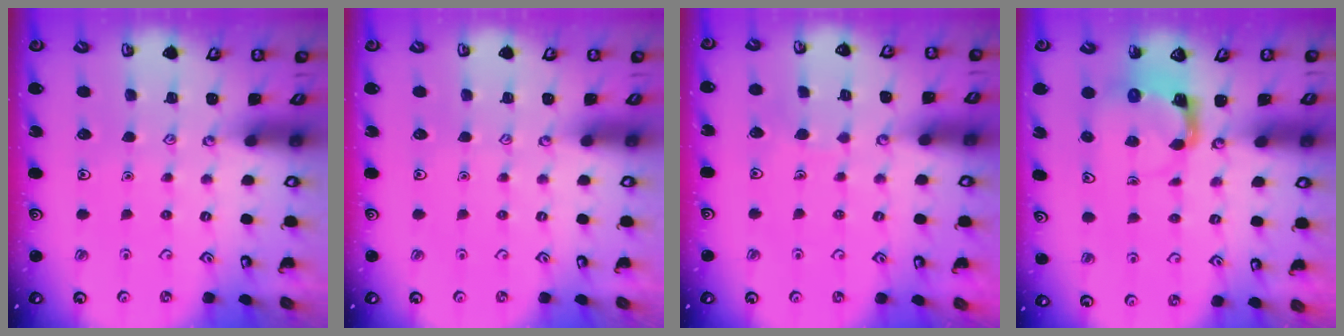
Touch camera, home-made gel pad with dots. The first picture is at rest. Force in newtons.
{"total": 0.0}
{"total": 1.8, "press": 1.8, "slide": 0.0}
{"total": 3.9, "press": 3.8, "slide": 0.7}